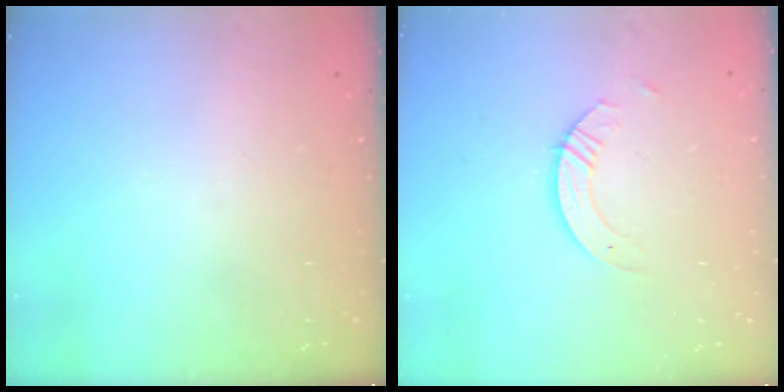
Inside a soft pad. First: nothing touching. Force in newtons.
{"total": 3.4, "press": 3.3, "slide": 0.3}